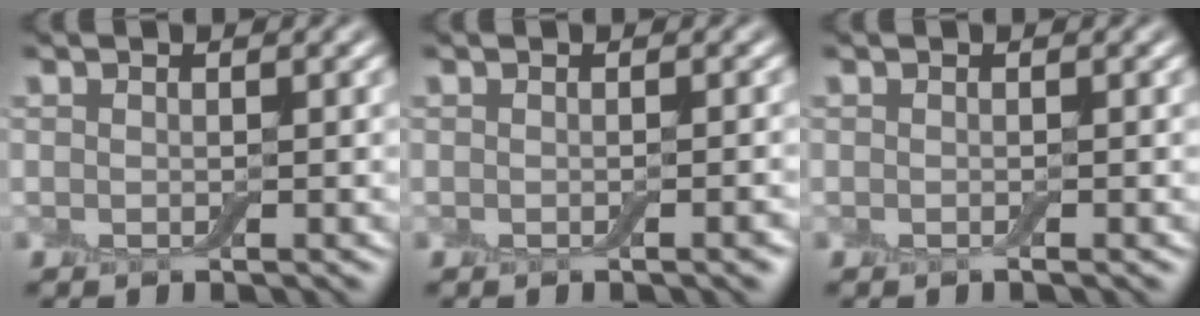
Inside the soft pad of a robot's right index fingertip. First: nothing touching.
{"total": 1.2, "force": [-0.4, 0.2, 1.1], "torque": [-0.010, 0.001, -0.007]}
{"total": 0.0}